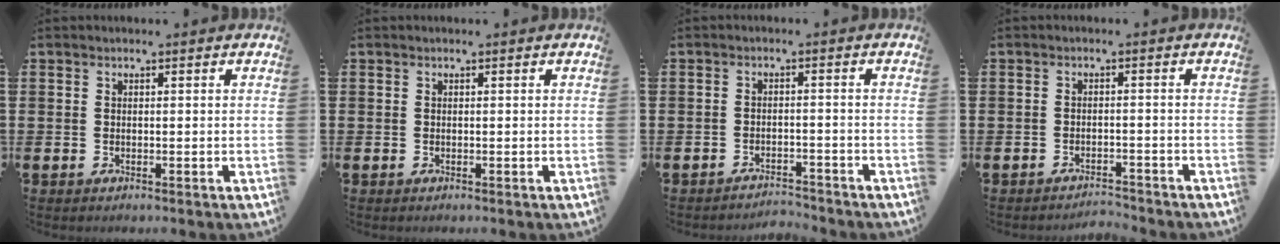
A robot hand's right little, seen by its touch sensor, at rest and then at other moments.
{"total": 0.0}
{"total": 2.3, "force": [-2.3, 0.0, -0.2], "torque": [-0.003, 0.003, -0.052]}
{"total": 1.9, "force": [-1.9, 0.0, -0.1], "torque": [-0.005, 0.004, -0.042]}